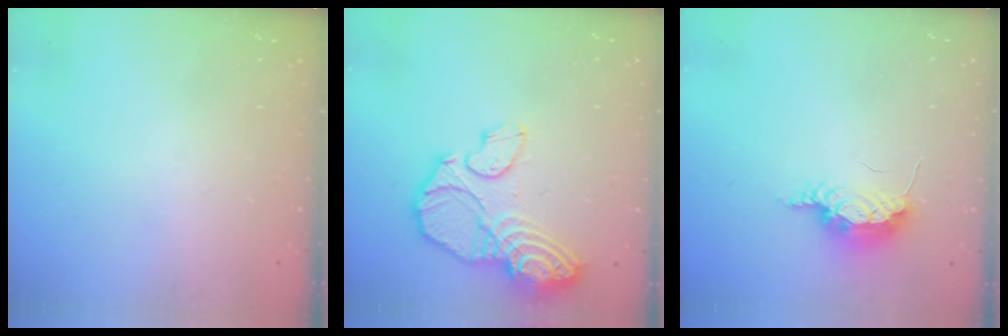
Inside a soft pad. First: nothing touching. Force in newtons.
{"total": 17.2, "press": 17.1, "slide": 1.6}
{"total": 10.2, "press": 8.4, "slide": 5.8}